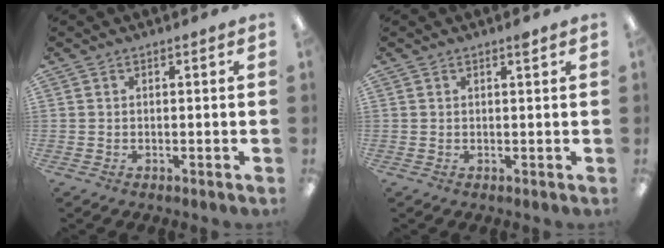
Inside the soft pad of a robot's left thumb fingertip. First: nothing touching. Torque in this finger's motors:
{"motor_torque": [0.22, 0.14, -0.01, 0.01, 0.08]}